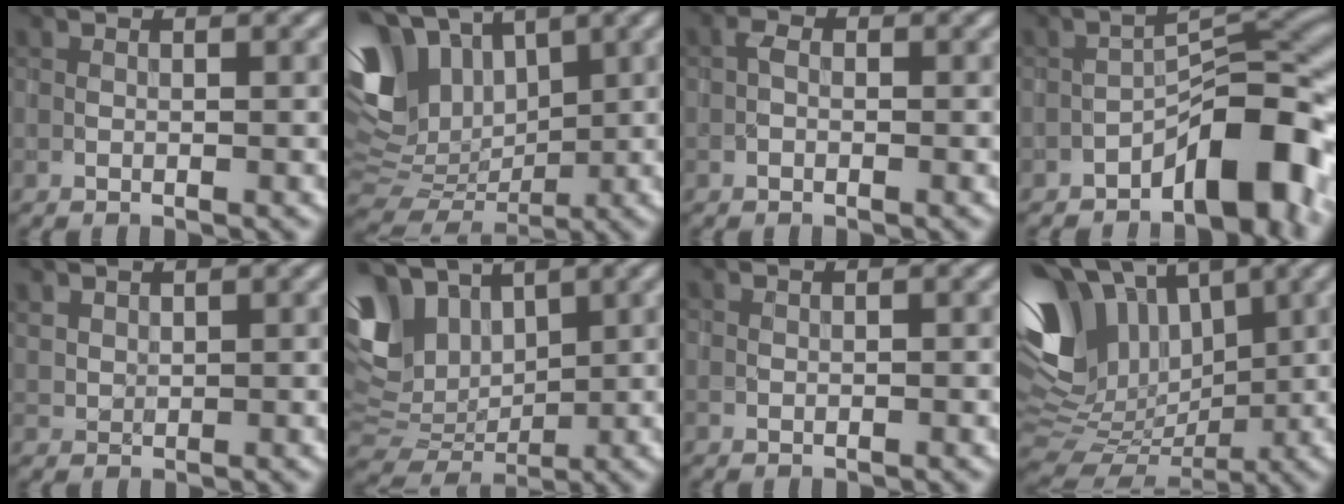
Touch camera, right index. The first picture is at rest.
{"total": 13.2, "force": [4.5, 8.1, 9.4], "torque": [-0.196, 0.023, 0.074]}
{"total": 1.1, "force": [-0.3, 0.7, 0.8], "torque": [-0.015, 0.003, -0.009]}
{"total": 8.2, "force": [-4.7, 3.1, 6.0], "torque": [-0.060, 0.022, -0.079]}
{"total": 1.3, "force": [1.1, 0.7, 0.3], "torque": [-0.010, 0.001, 0.026]}
{"total": 10.4, "force": [3.8, 6.6, 7.1], "torque": [-0.167, 0.009, 0.071]}
{"total": 0.0}
{"total": 14.6, "force": [4.2, 9.0, 10.7], "torque": [-0.219, 0.029, 0.059]}